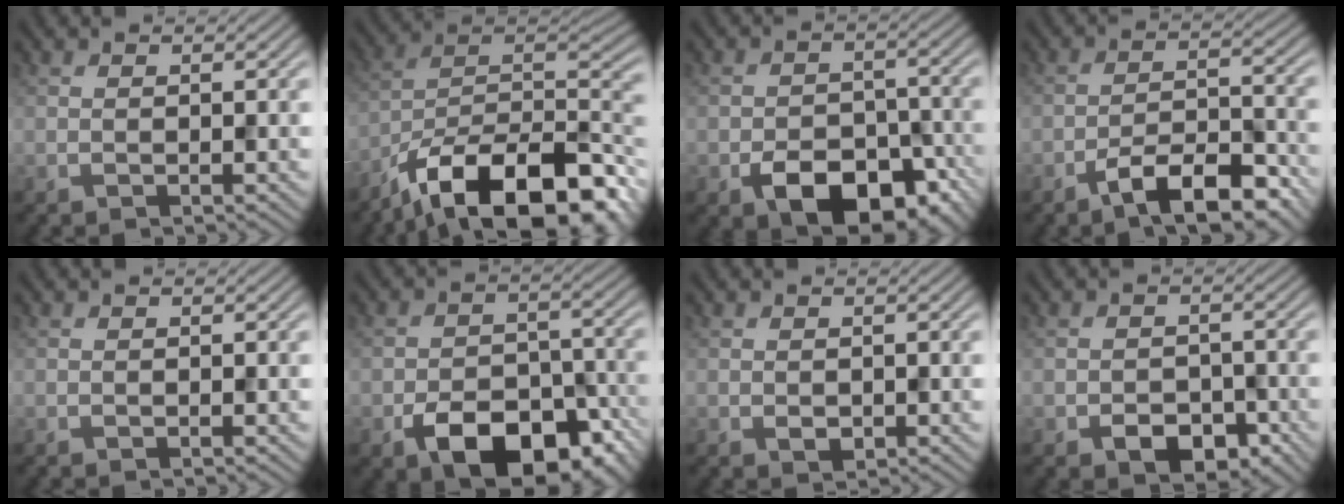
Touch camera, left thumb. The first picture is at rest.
{"total": 18.2, "force": [-12.8, 6.9, 11.0], "torque": [-0.195, -0.032, -0.209]}
{"total": 10.3, "force": [-5.4, 6.1, 6.4], "torque": [-0.103, -0.024, -0.080]}
{"total": 8.9, "force": [-5.9, 3.0, 6.0], "torque": [-0.090, 0.005, -0.104]}
{"total": 0.0}
{"total": 11.8, "force": [-6.3, 6.8, 7.4], "torque": [-0.128, -0.023, -0.094]}
{"total": 1.1, "force": [0.0, 0.9, 0.6], "torque": [-0.015, -0.006, 0.002]}
{"total": 4.5, "force": [-2.3, 3.0, 2.3], "torque": [-0.035, -0.011, -0.040]}